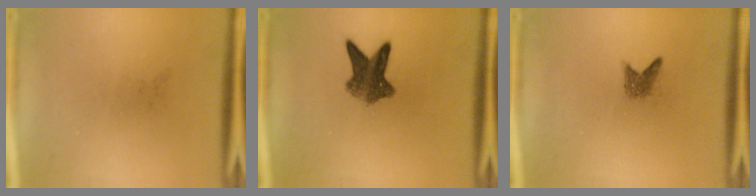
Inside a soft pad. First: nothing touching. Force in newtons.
{"total": 6.8}
{"total": 1.7}